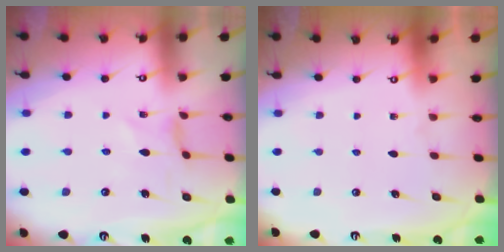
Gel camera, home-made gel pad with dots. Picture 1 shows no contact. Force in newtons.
{"total": 0.0}